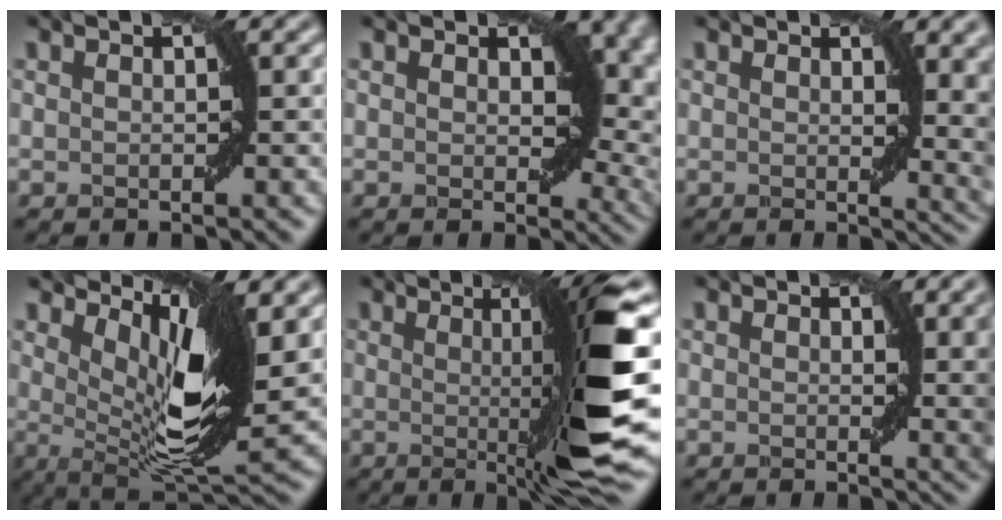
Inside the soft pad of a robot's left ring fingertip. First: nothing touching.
{"total": 7.0, "force": [1.9, 3.9, 5.5], "torque": [-0.068, -0.001, 0.030]}
{"total": 6.5, "force": [1.7, 2.8, 5.6], "torque": [-0.033, -0.005, 0.032]}
{"total": 9.1, "force": [3.6, 2.8, 7.9], "torque": [-0.126, -0.009, 0.073]}
{"total": 10.7, "force": [0.3, 1.3, 10.6], "torque": [-0.138, -0.009, 0.015]}
{"total": 6.2, "force": [1.5, 2.0, 5.7], "torque": [-0.046, -0.003, 0.026]}